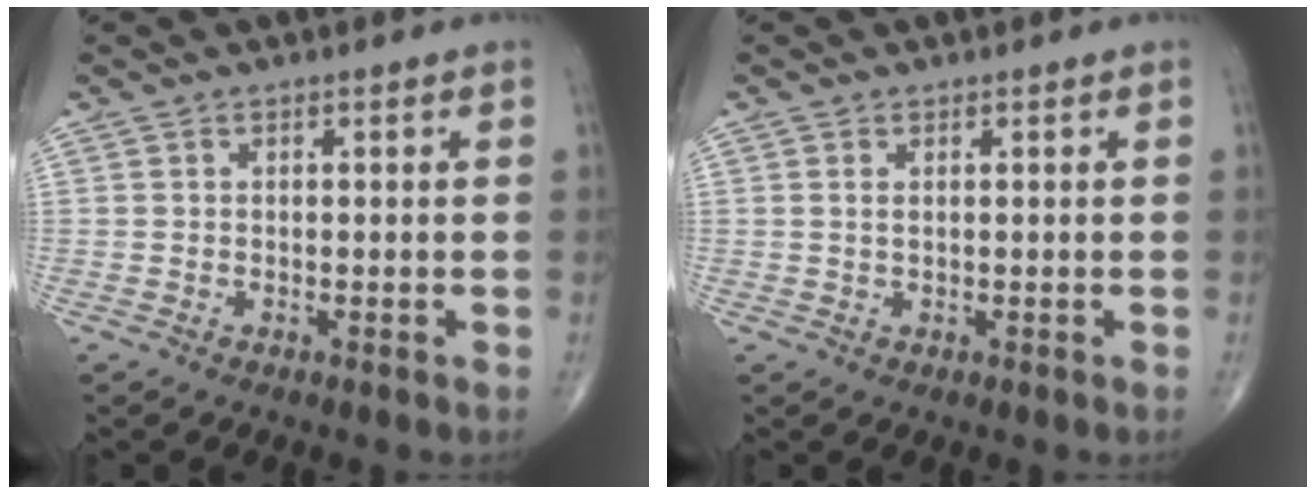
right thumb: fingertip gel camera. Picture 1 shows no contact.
{"total": 1.0, "force": [0.3, 0.5, 0.8], "torque": [-0.021, 0.001, 0.009]}